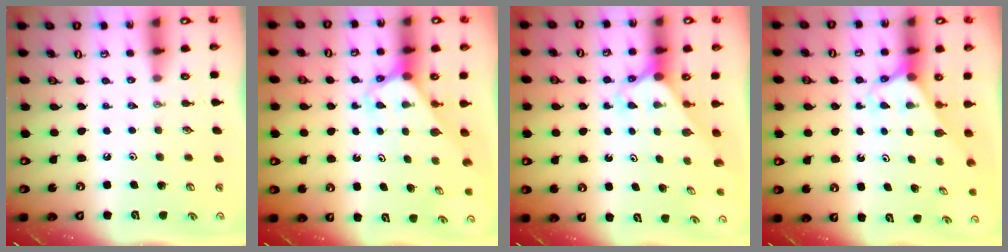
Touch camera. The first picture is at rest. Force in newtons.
{"total": 2.6, "press": 2.6, "slide": 0.2}
{"total": 2.3, "press": 2.3, "slide": 0.1}
{"total": 2.7, "press": 2.7, "slide": 0.1}